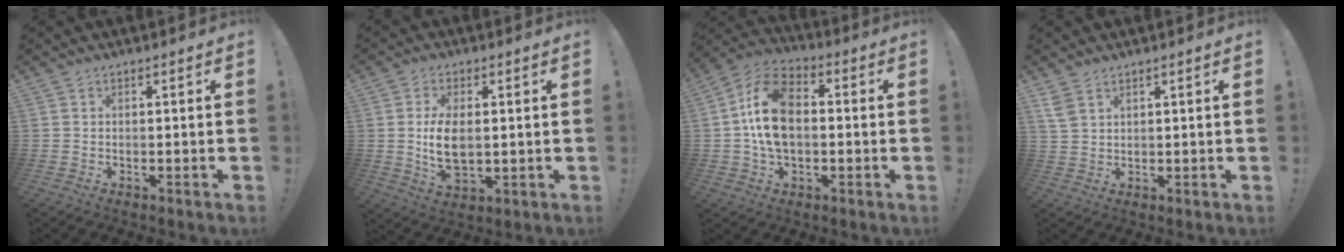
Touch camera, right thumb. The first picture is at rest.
{"total": 9.0, "force": [0.7, 4.9, 7.5], "torque": [-0.125, -0.017, 0.009]}
{"total": 15.0, "force": [0.4, 10.0, 11.2], "torque": [-0.198, 0.012, 0.007]}
{"total": 4.2, "force": [2.6, 2.3, 2.3], "torque": [-0.041, -0.010, 0.052]}